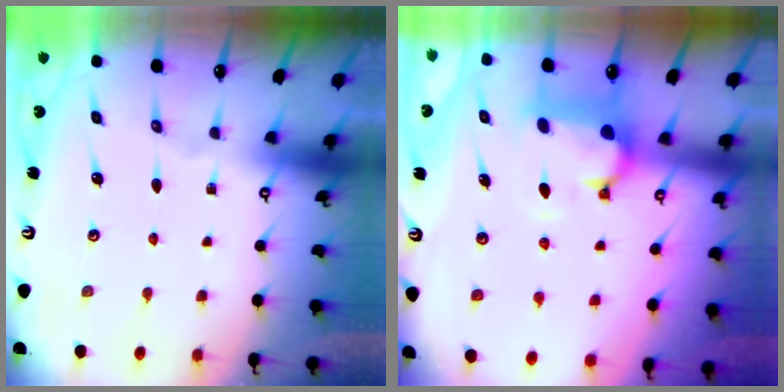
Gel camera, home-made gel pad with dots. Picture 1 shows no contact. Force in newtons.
{"total": 1.4, "press": 0.7, "slide": 1.2}